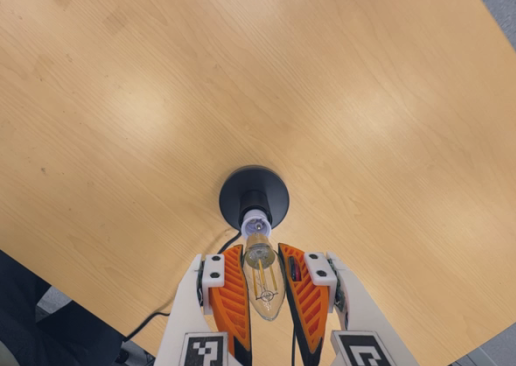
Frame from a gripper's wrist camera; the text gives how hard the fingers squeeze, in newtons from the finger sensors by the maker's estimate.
{"total": 22.3, "left": 23.6, "right": 21.0}